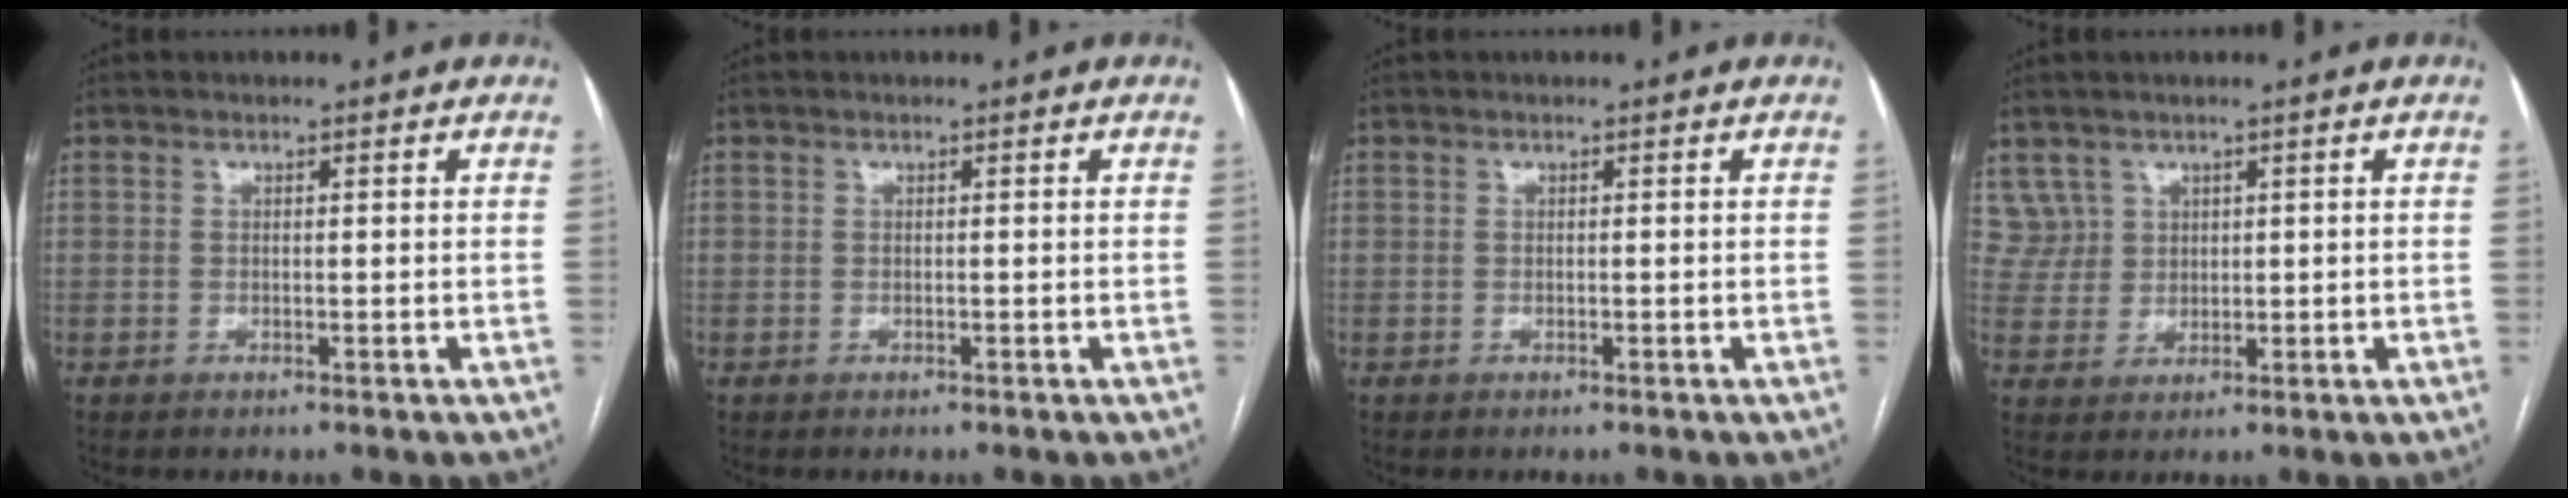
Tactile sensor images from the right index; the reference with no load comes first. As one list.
[{"total": 0.0}, {"total": 0.0}, {"total": 4.4, "force": [2.7, 3.5, -0.3], "torque": [0.014, 0.009, 0.057]}]